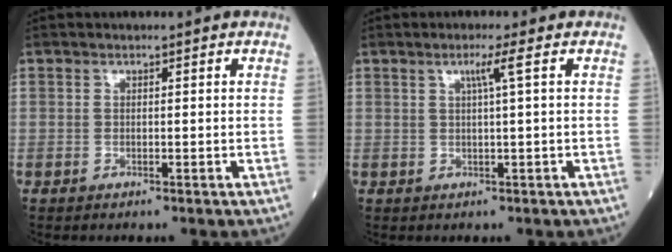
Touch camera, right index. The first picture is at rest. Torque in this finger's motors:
{"motor_torque": [0.26, -0.01, 0.15, 0.05]}